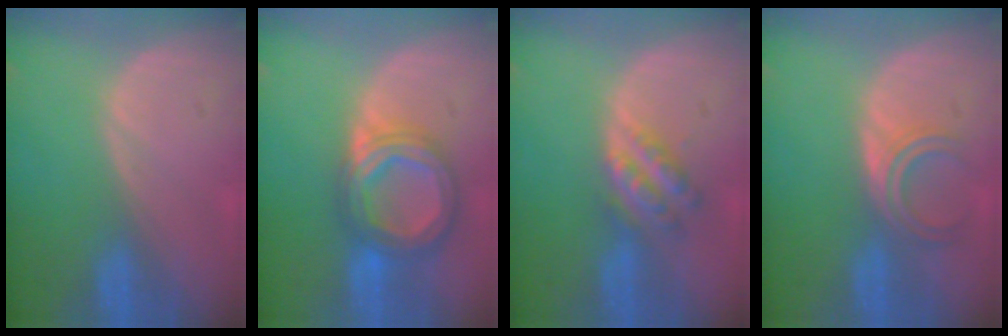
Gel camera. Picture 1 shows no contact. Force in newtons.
{"total": 8.5, "press": 8.5, "slide": 0.7}
{"total": 5.5, "press": 5.0, "slide": 2.4}
{"total": 4.5, "press": 4.1, "slide": 1.9}